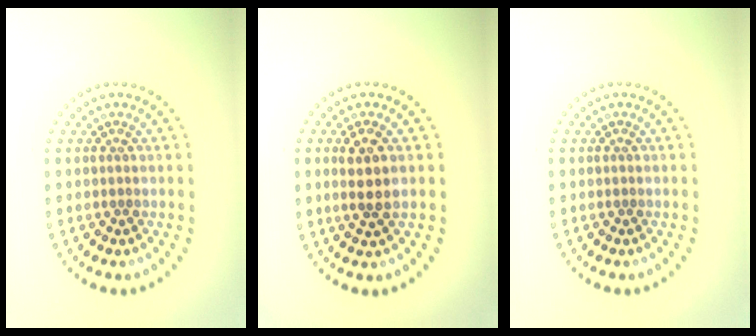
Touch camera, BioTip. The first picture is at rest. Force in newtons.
{"total": 2.7, "press": 2.5, "slide": 1.1}
{"total": 0.0}